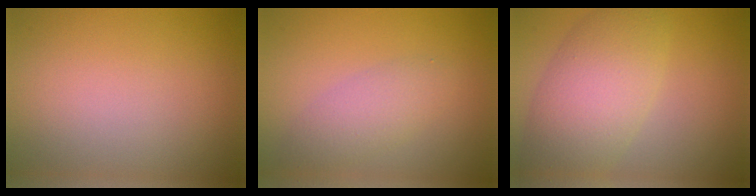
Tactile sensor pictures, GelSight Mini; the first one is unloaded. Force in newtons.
{"total": 2.8, "press": 2.8, "slide": 0.0}
{"total": 7.0, "press": 7.0, "slide": 0.3}